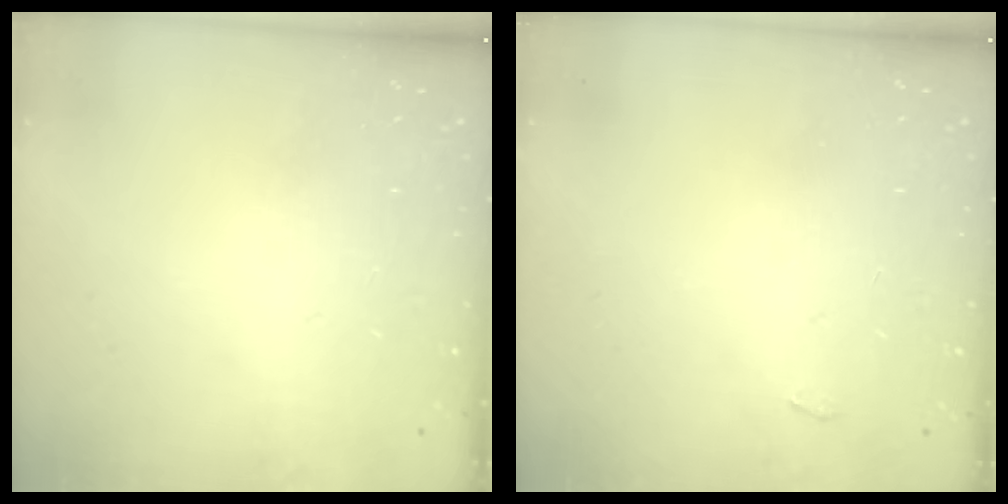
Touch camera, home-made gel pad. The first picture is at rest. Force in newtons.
{"total": 2.2, "press": 2.2, "slide": 0.3}